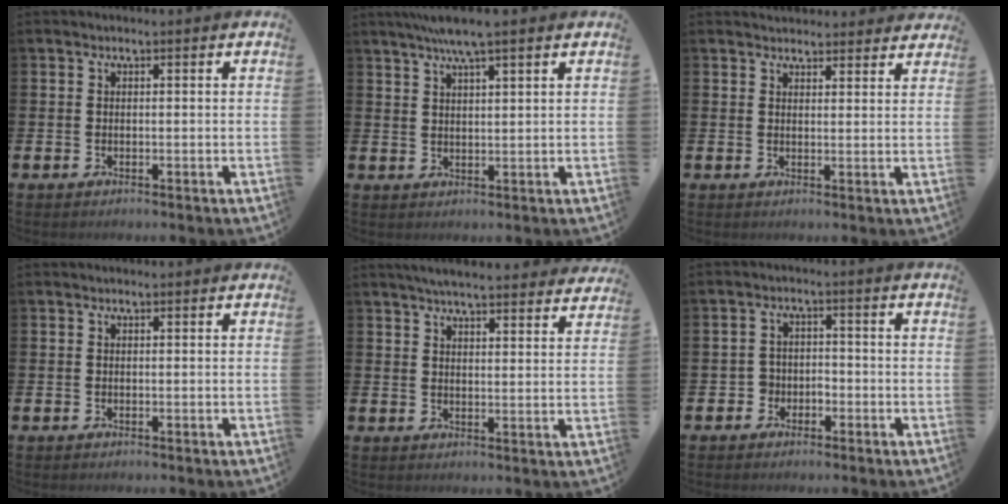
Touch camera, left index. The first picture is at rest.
{"total": 5.0, "force": [4.3, 0.3, 2.6], "torque": [-0.060, -0.007, 0.075]}
{"total": 3.3, "force": [3.2, 0.8, -0.2], "torque": [0.005, -0.018, 0.058]}
{"total": 0.0}
{"total": 5.2, "force": [5.1, 0.3, 1.3], "torque": [-0.036, -0.021, 0.091]}
{"total": 2.4, "force": [-1.5, 1.8, 0.2], "torque": [-0.018, 0.009, -0.034]}